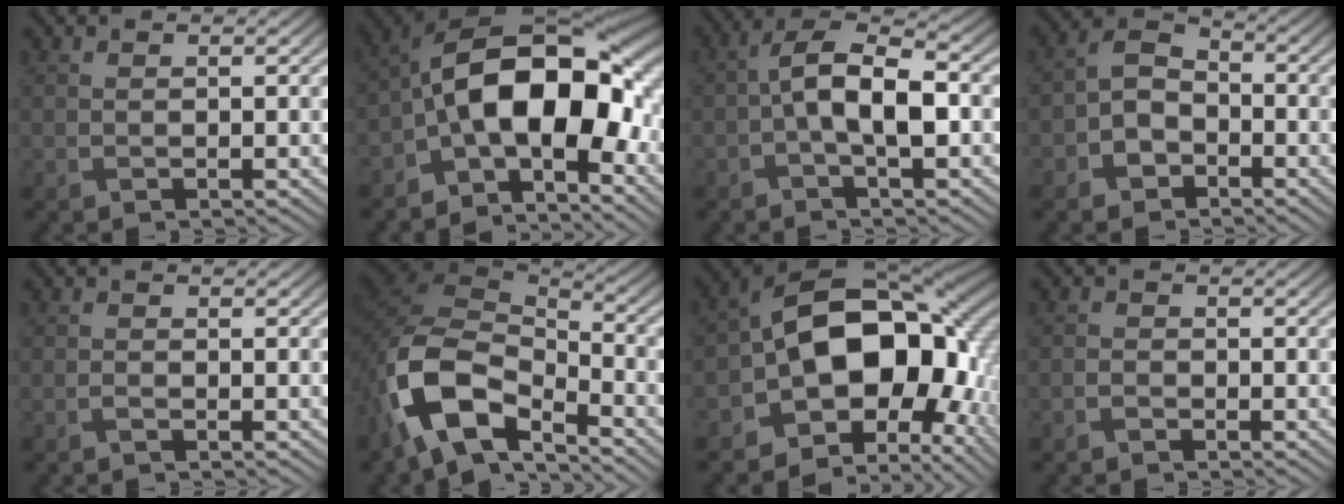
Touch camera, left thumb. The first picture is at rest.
{"total": 14.9, "force": [-3.5, 7.7, 12.3], "torque": [-0.194, 0.011, -0.077]}
{"total": 7.6, "force": [-0.9, 3.2, 6.8], "torque": [-0.127, 0.015, -0.024]}
{"total": 5.2, "force": [-2.4, 3.7, 2.8], "torque": [-0.059, 0.004, -0.059]}
{"total": 0.7, "force": [-0.5, 0.2, 0.4], "torque": [-0.009, 0.001, -0.010]}
{"total": 13.0, "force": [-6.7, 6.8, 8.9], "torque": [-0.200, -0.026, -0.133]}
{"total": 16.7, "force": [-3.0, 11.5, 11.7], "torque": [-0.175, -0.009, -0.055]}
{"total": 1.2, "force": [-0.9, 0.7, 0.4], "torque": [-0.008, 0.001, -0.022]}